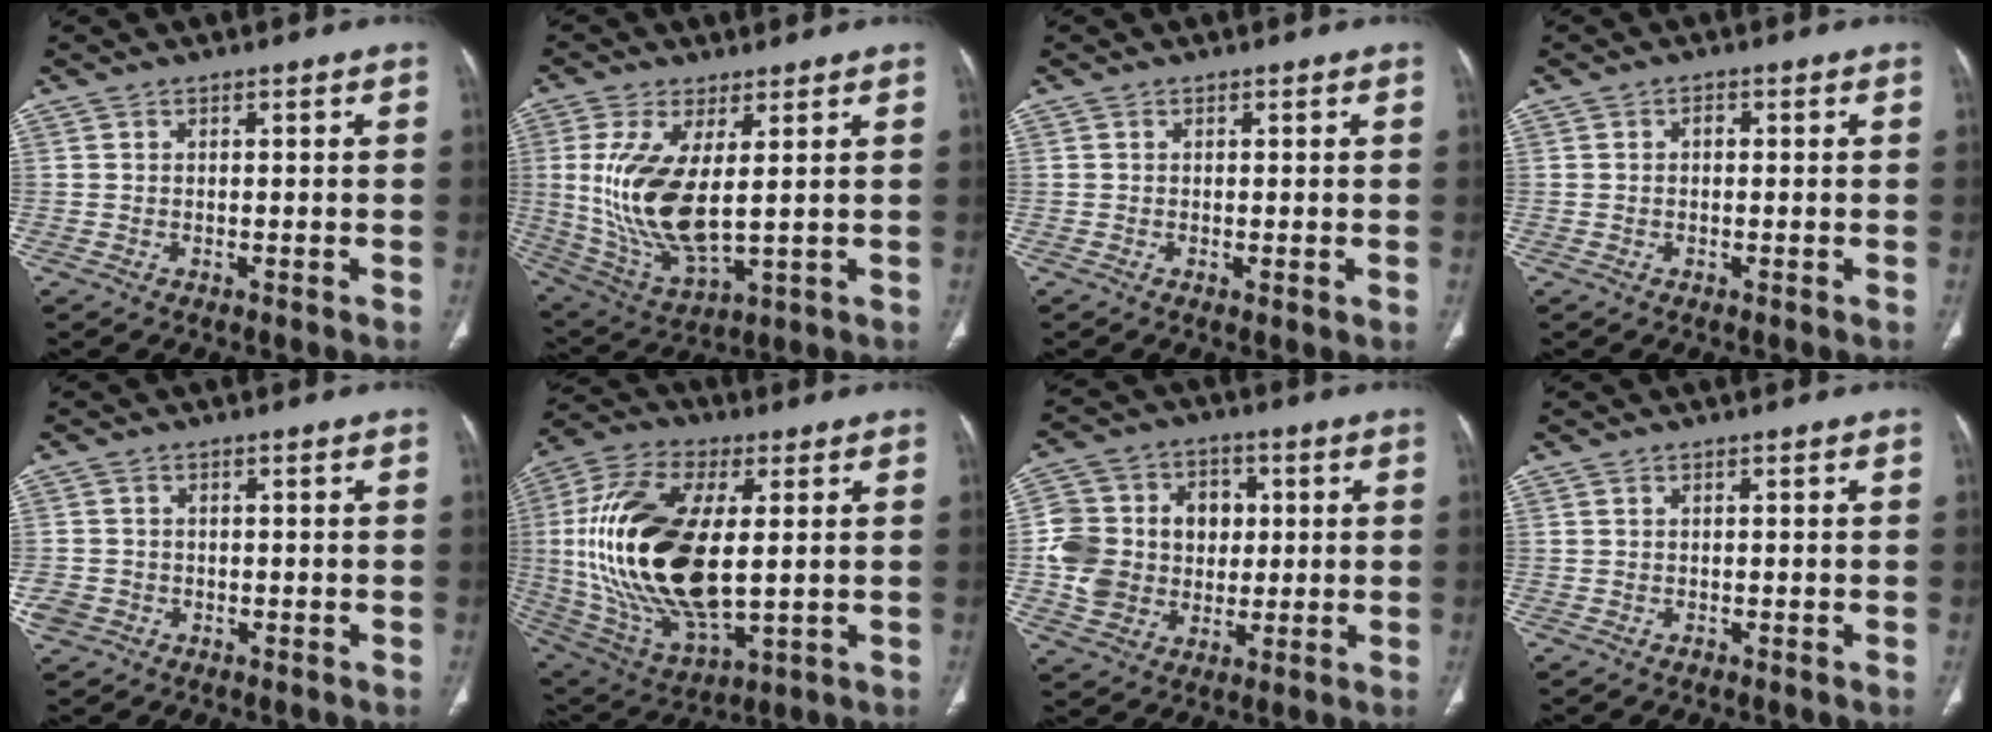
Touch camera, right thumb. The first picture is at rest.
{"total": 15.1, "force": [1.9, 6.1, 13.6], "torque": [-0.293, -0.024, 0.054]}
{"total": 0.8, "force": [-0.2, 0.1, 0.8], "torque": [-0.015, -0.006, -0.003]}
{"total": 1.2, "force": [0.0, 0.8, 0.9], "torque": [-0.011, 0.004, -0.003]}
{"total": 4.0, "force": [-1.6, 3.4, 1.3], "torque": [-0.028, 0.014, -0.026]}
{"total": 26.8, "force": [1.9, 13.0, 23.4], "torque": [-0.481, -0.014, 0.040]}
{"total": 15.0, "force": [0.4, 13.0, 7.5], "torque": [-0.111, 0.025, 0.013]}
{"total": 0.0}